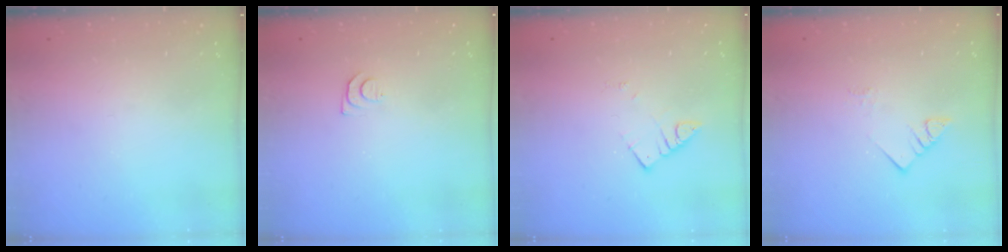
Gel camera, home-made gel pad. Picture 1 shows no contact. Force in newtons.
{"total": 4.0, "press": 4.0, "slide": 0.6}
{"total": 2.6, "press": 2.6, "slide": 0.1}
{"total": 3.6, "press": 3.6, "slide": 0.6}